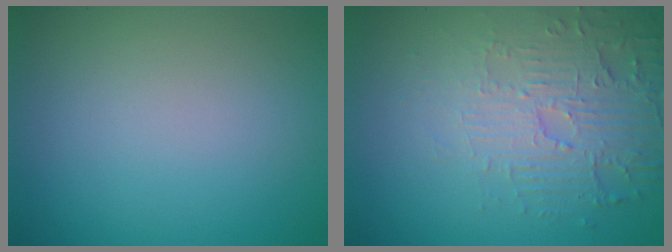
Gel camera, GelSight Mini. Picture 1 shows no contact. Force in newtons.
{"total": 5.5, "press": 3.5, "slide": 4.2}